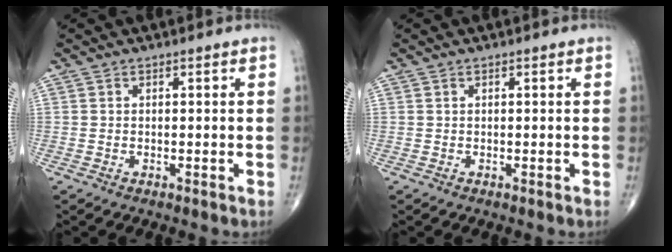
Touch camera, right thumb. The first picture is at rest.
{"total": 0.0}